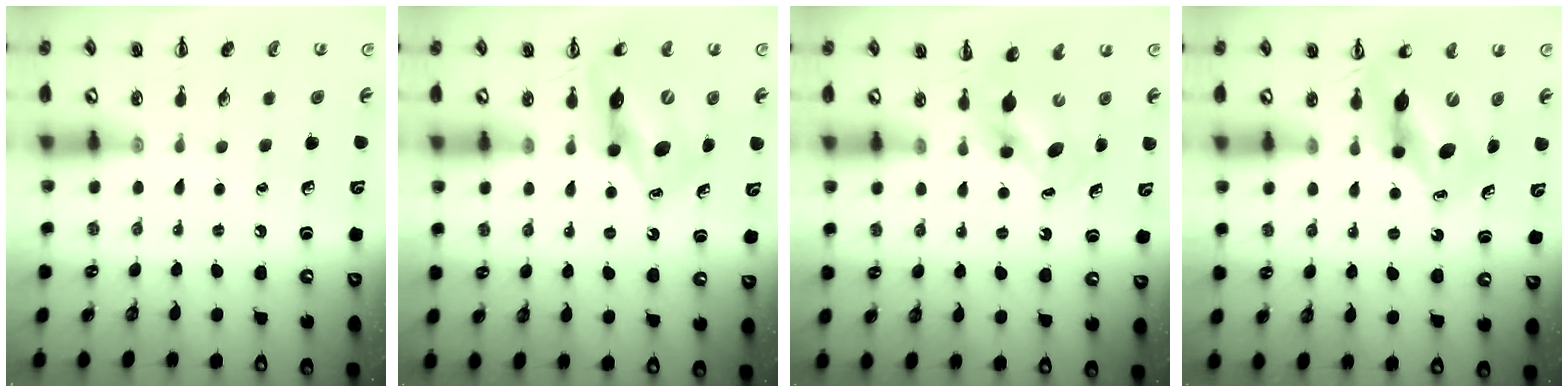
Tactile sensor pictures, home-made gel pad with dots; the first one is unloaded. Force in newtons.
{"total": 12.4, "press": 11.7, "slide": 4.1}
{"total": 6.0, "press": 5.9, "slide": 1.0}
{"total": 11.5, "press": 11.0, "slide": 3.2}